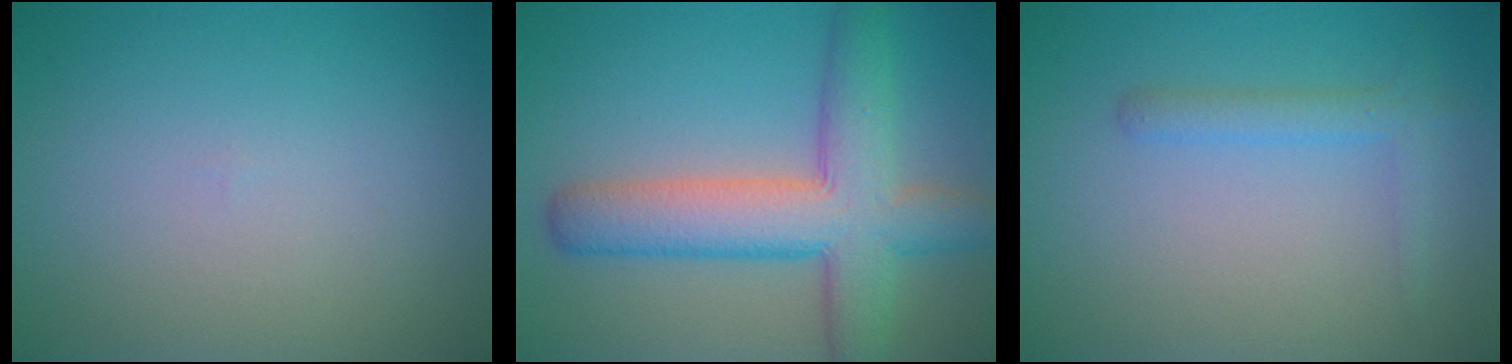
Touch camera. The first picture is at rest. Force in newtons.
{"total": 8.2, "press": 8.1, "slide": 0.4}
{"total": 1.9, "press": 1.9, "slide": 0.1}